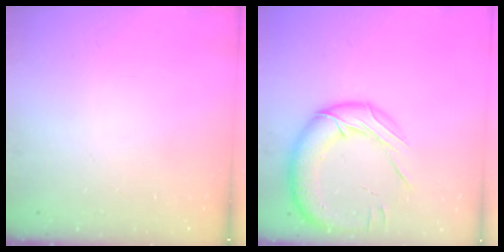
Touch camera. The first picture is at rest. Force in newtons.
{"total": 18.6, "press": 18.2, "slide": 3.5}